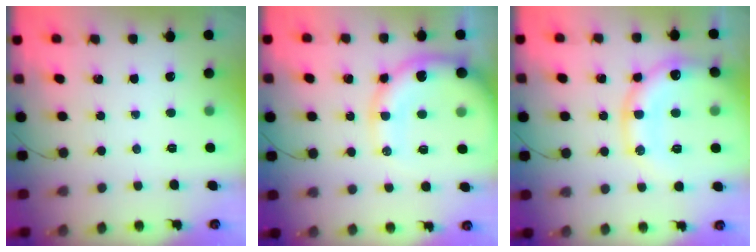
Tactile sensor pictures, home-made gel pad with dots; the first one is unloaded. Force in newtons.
{"total": 15.8, "press": 15.4, "slide": 3.5}
{"total": 18.8, "press": 18.6, "slide": 2.7}